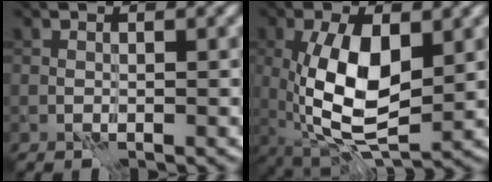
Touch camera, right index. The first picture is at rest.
{"total": 9.3, "force": [0.1, 4.4, 8.2], "torque": [-0.165, -0.007, 0.004]}